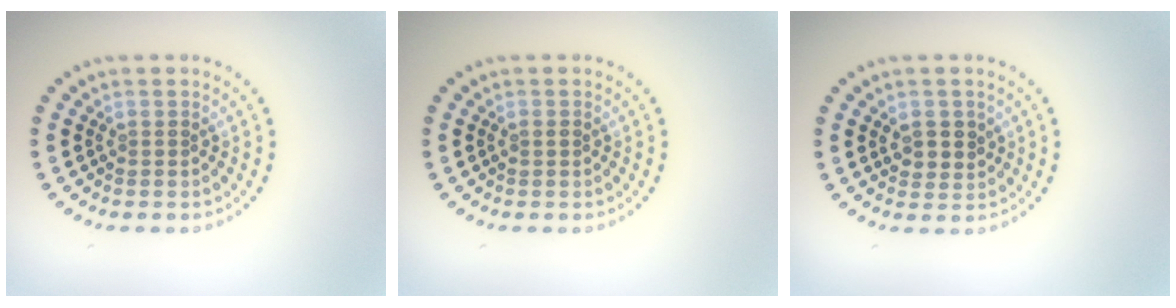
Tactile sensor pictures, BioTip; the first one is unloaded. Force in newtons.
{"total": 0.7, "press": 0.7, "slide": 0.1}
{"total": 2.3, "press": 2.2, "slide": 0.7}